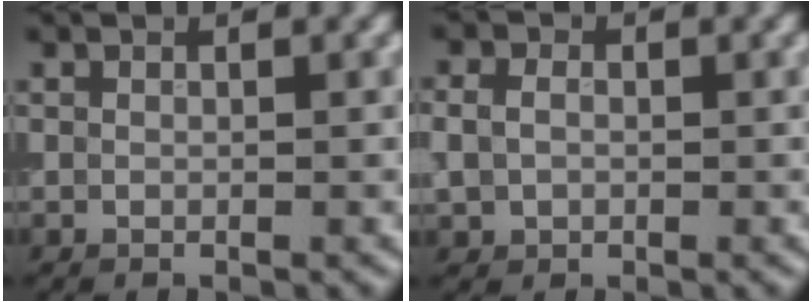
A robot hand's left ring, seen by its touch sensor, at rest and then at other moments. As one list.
[{"total": 3.1, "force": [0.3, 2.6, 1.7], "torque": [-0.027, 0.013, -0.007]}]